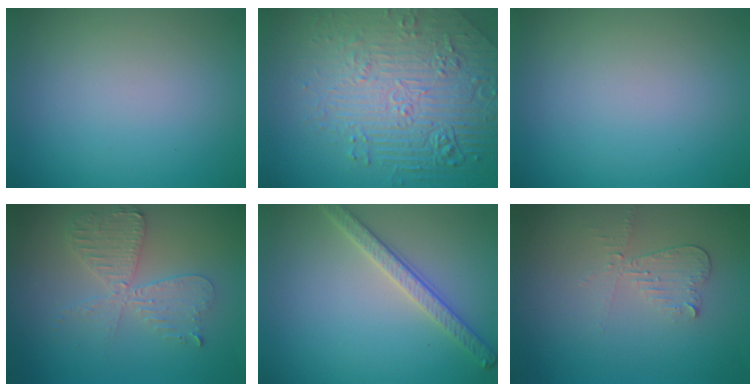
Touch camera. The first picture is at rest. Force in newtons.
{"total": 7.6, "press": 5.9, "slide": 4.7}
{"total": 0.0}
{"total": 4.0, "press": 3.5, "slide": 2.0}
{"total": 2.8, "press": 2.8, "slide": 0.7}
{"total": 2.1, "press": 2.0, "slide": 0.5}